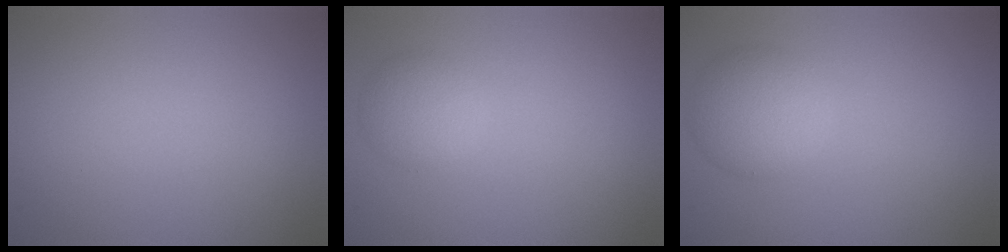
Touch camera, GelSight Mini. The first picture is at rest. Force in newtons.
{"total": 2.4, "press": 2.4, "slide": 0.0}
{"total": 3.7, "press": 3.7, "slide": 0.3}